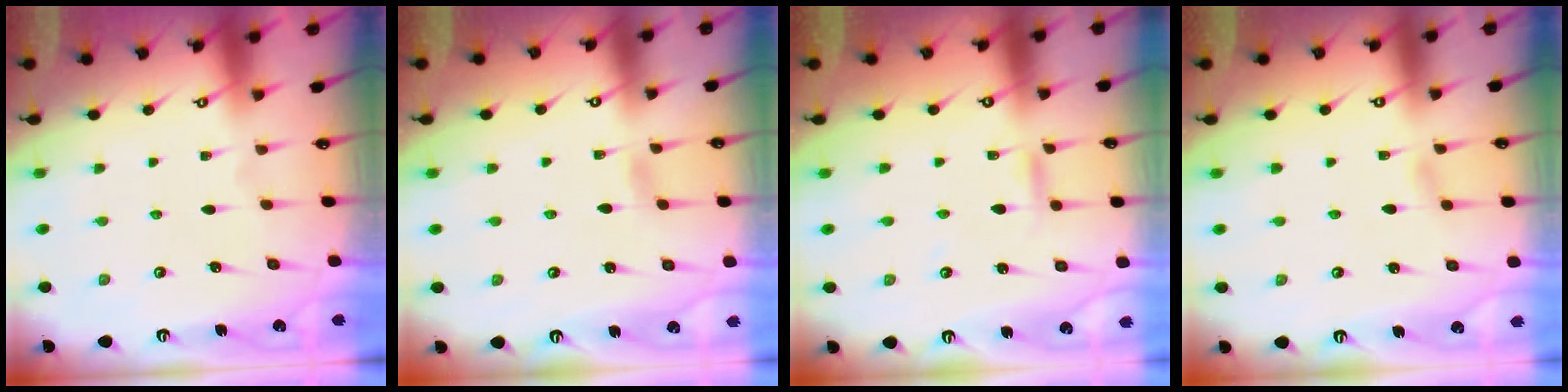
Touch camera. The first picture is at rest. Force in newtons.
{"total": 2.7, "press": 2.7, "slide": 0.4}
{"total": 4.1, "press": 4.1, "slide": 0.3}
{"total": 2.7, "press": 2.7, "slide": 0.3}